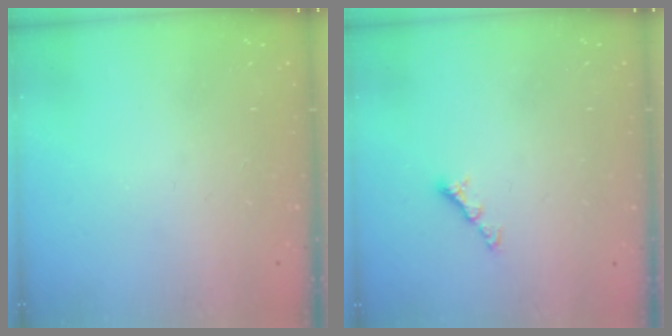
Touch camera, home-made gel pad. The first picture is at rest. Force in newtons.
{"total": 3.9, "press": 3.9, "slide": 0.6}